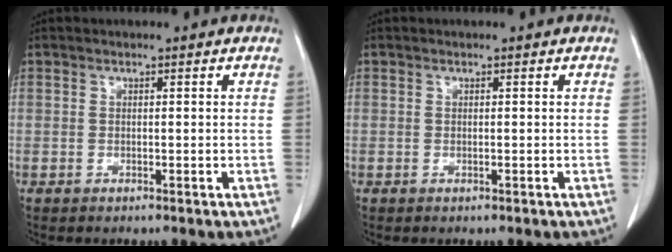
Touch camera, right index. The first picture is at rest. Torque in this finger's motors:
{"motor_torque": [0.00, 0.00, 0.00, 0.00]}